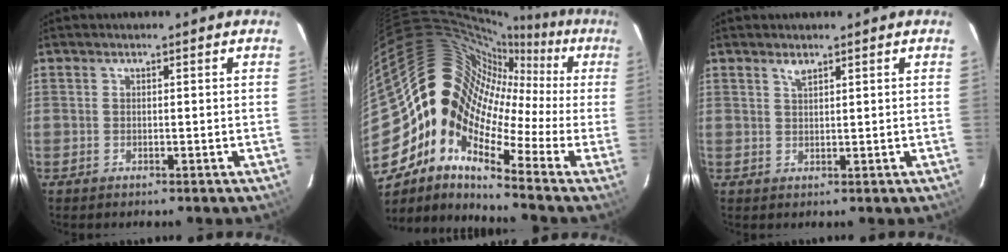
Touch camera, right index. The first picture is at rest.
{"total": 18.7, "force": [-1.8, 13.0, 13.3], "torque": [-0.220, 0.019, -0.066]}
{"total": 1.5, "force": [1.1, 0.4, 0.8], "torque": [-0.014, 0.002, 0.021]}